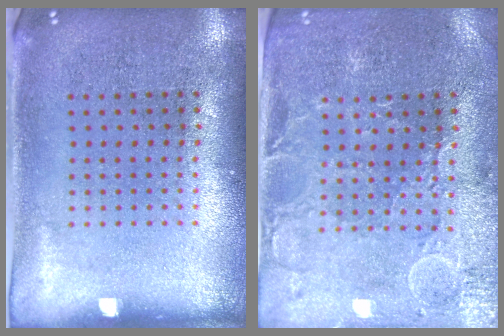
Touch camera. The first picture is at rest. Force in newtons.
{"total": 0.8, "press": 0.7, "slide": 0.4}